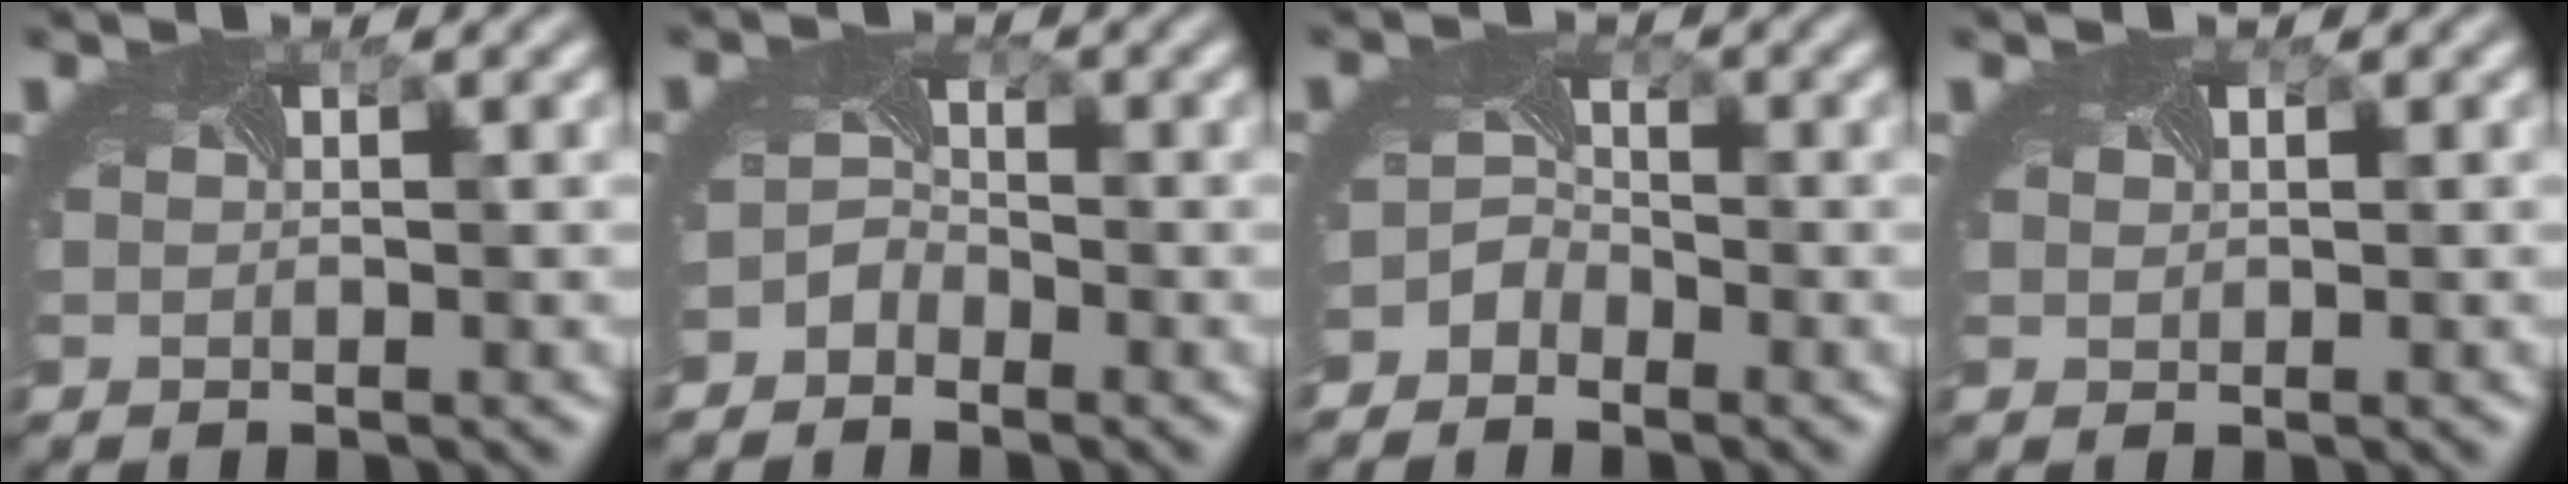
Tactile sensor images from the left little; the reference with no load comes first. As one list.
[{"total": 1.9, "force": [-1.7, 0.9, 0.1], "torque": [-0.009, -0.002, -0.039]}, {"total": 2.1, "force": [-1.9, 1.0, 0.1], "torque": [-0.007, -0.003, -0.042]}, {"total": 0.8, "force": [0.5, 0.5, 0.2], "torque": [-0.005, -0.004, 0.010]}]